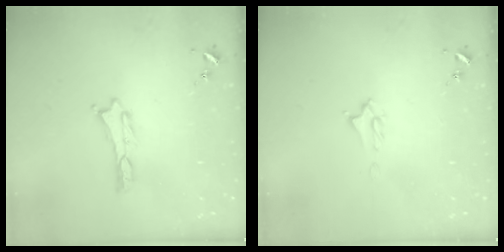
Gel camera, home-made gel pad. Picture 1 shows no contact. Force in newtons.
{"total": 1.6, "press": 1.6, "slide": 0.2}